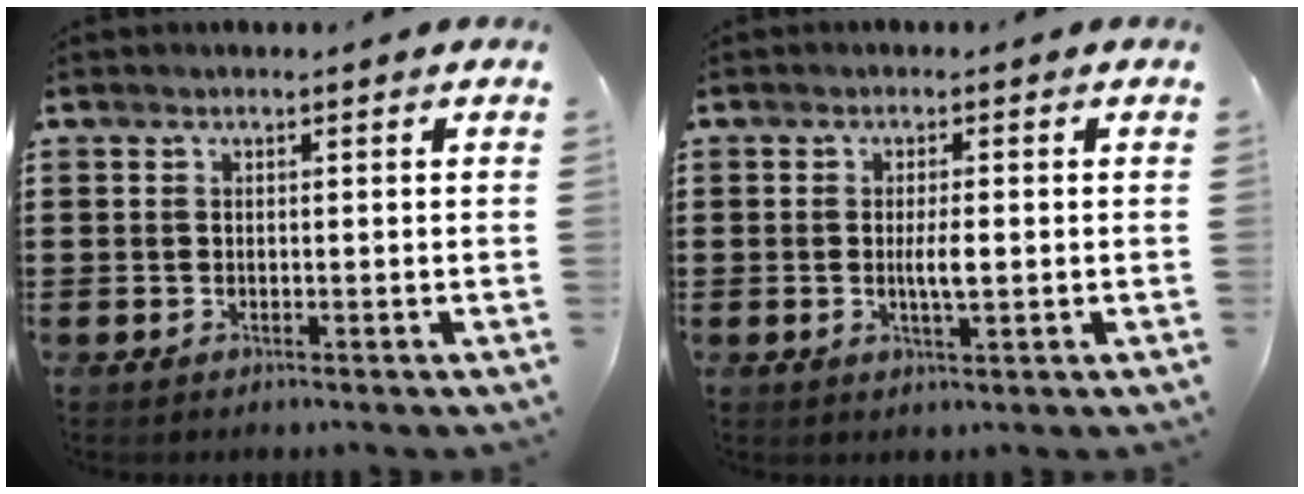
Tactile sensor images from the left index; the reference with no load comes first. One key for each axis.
{"total": 3.2, "fx": -0.1, "fy": 0.7, "fz": 3.1, "tx": -0.057, "ty": -0.004, "tz": -0.003}